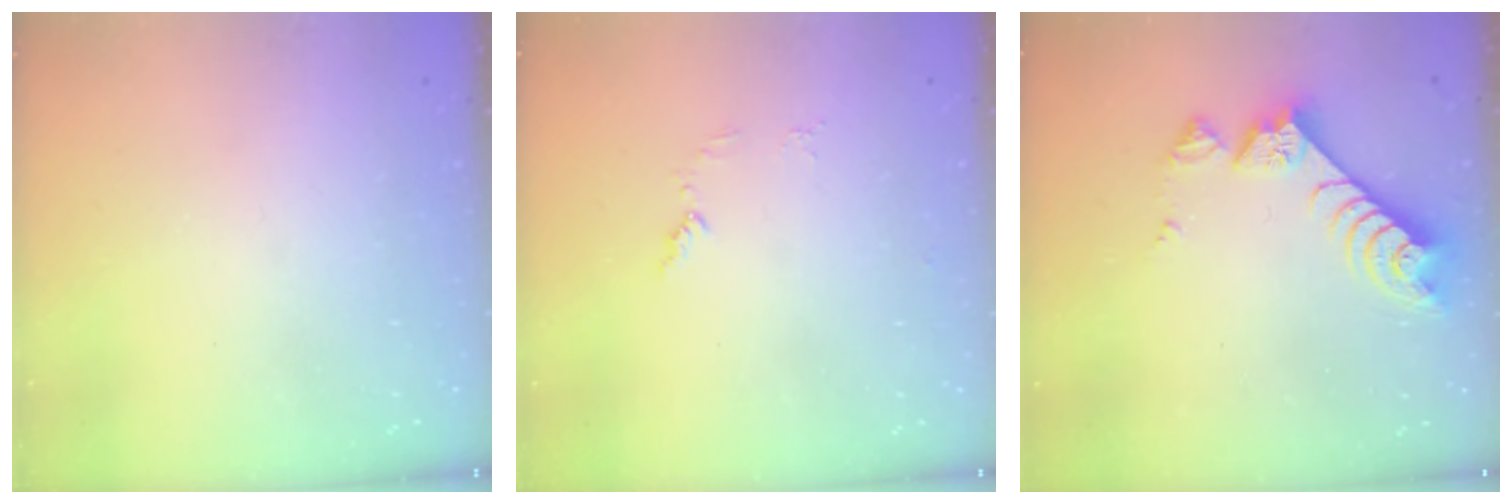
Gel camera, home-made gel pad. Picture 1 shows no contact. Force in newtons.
{"total": 4.6, "press": 4.5, "slide": 0.5}
{"total": 8.8, "press": 8.8, "slide": 0.6}